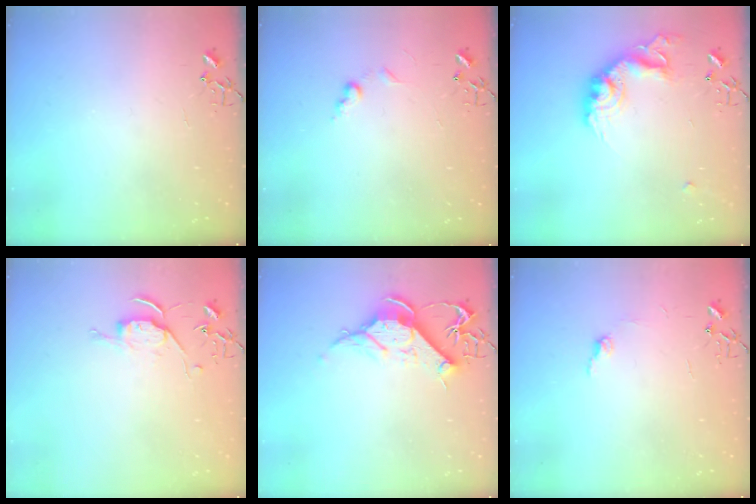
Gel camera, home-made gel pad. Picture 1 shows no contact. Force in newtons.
{"total": 6.9, "press": 6.8, "slide": 1.0}
{"total": 16.8, "press": 16.8, "slide": 0.8}
{"total": 6.6, "press": 6.5, "slide": 0.7}
{"total": 12.0, "press": 11.9, "slide": 1.2}
{"total": 6.6, "press": 6.6, "slide": 0.7}